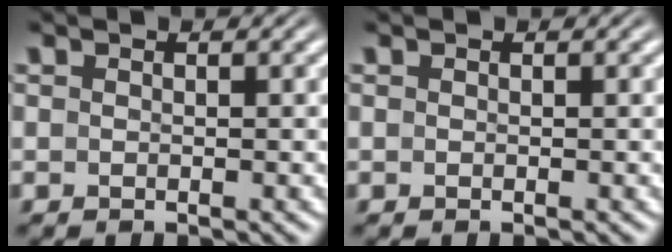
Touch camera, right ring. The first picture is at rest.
{"total": 0.0}